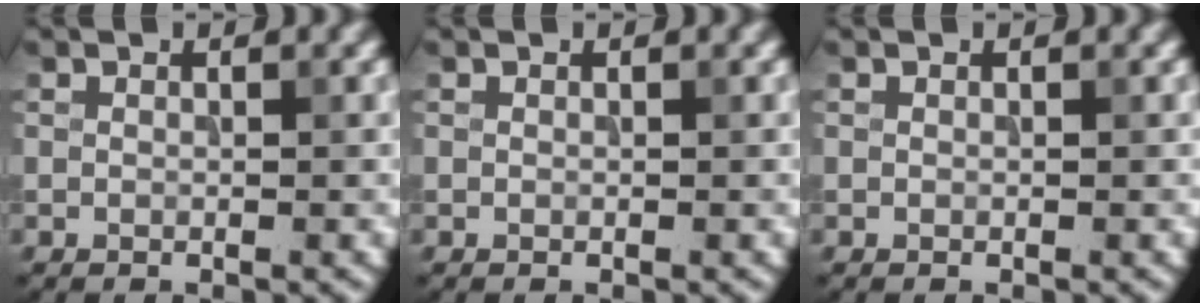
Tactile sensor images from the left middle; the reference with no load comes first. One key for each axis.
{"total": 0.0}
{"total": 0.0}